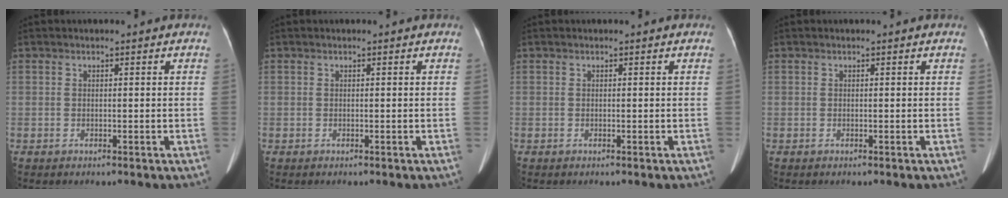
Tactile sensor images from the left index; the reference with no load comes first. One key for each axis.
{"total": 0.0}
{"total": 0.0}
{"total": 0.0}